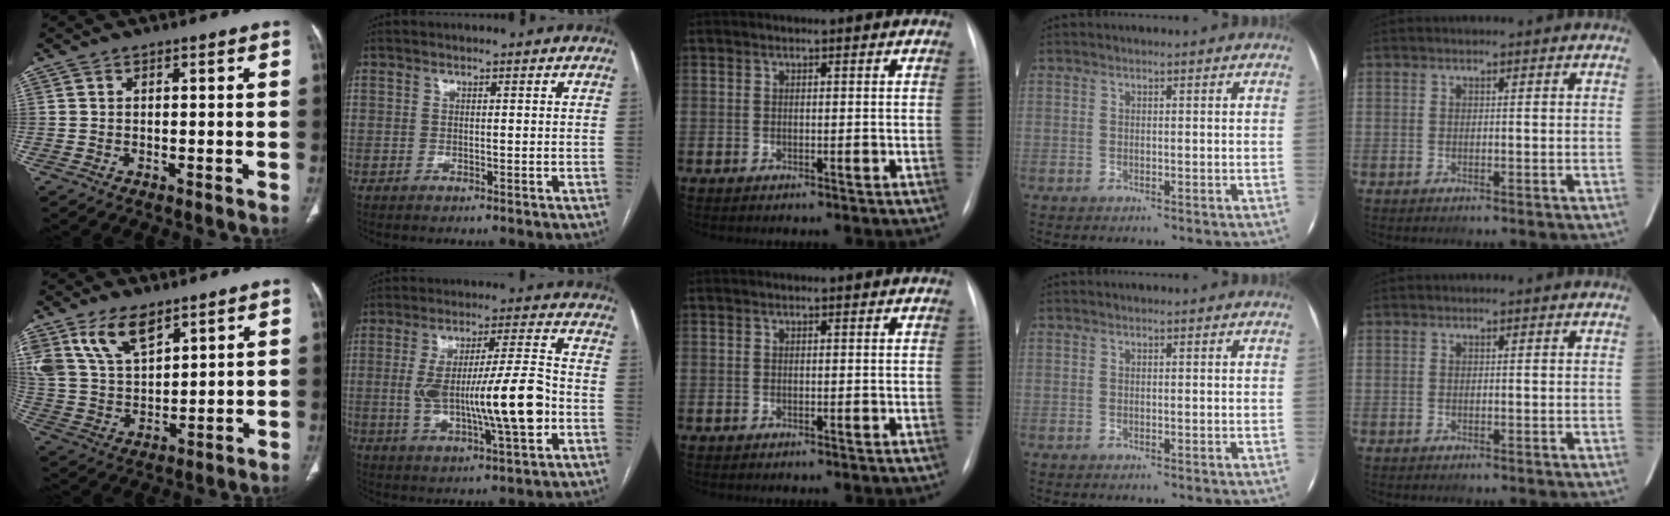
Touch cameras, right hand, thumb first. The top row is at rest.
{"thumb": {"total": 12.5, "force": [7.6, 6.4, 7.5], "torque": [-0.127, -0.025, 0.161]}, "index": {"total": 14.9, "force": [-2.2, 2.1, 14.6], "torque": [-0.260, 0.009, -0.031]}}